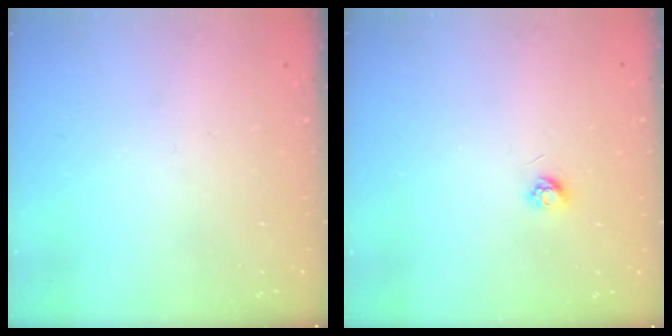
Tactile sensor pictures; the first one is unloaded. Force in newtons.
{"total": 3.7, "press": 3.7, "slide": 0.3}